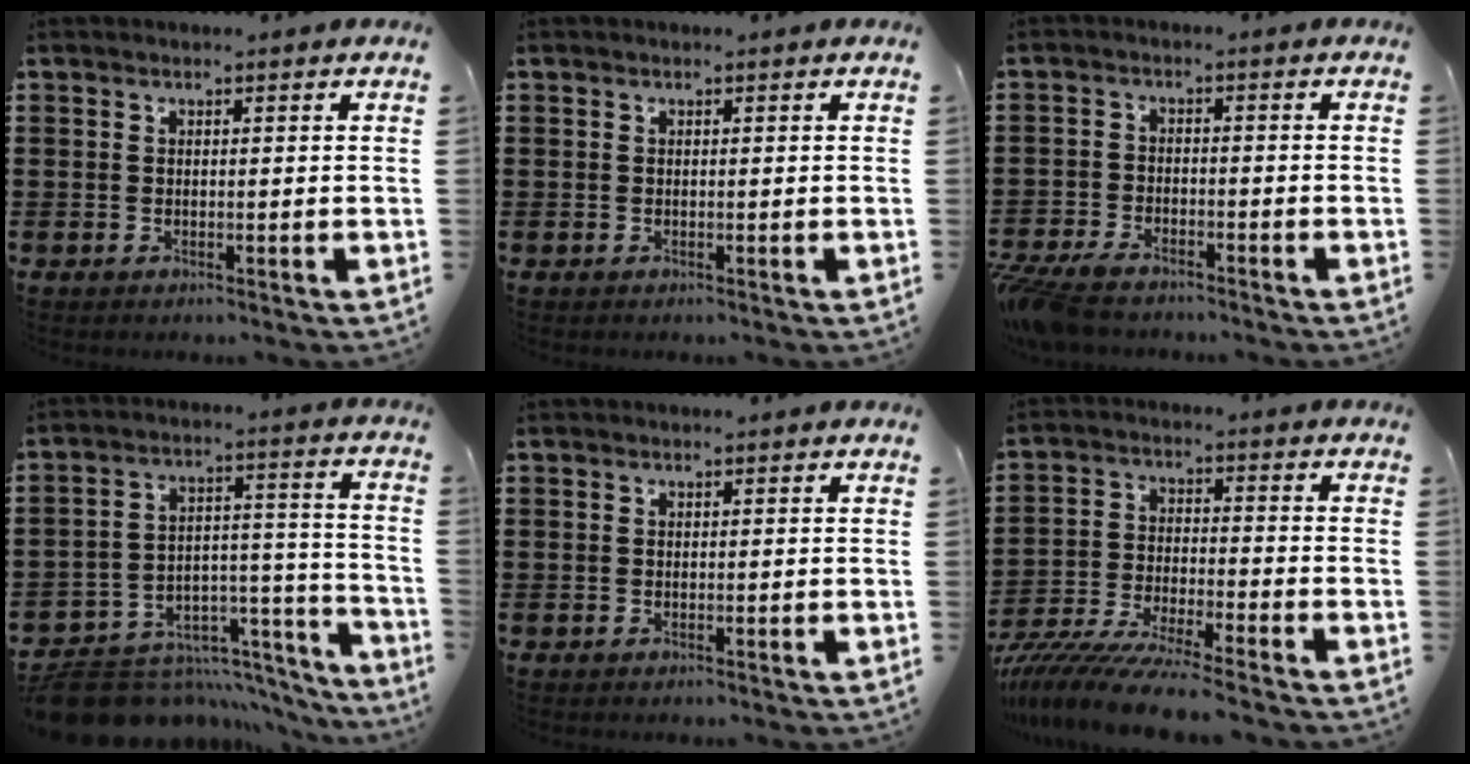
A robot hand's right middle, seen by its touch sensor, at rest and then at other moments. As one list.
[{"total": 0.0}, {"total": 4.3, "force": [-4.0, 0.9, 1.4], "torque": [-0.052, -0.007, -0.086]}, {"total": 9.4, "force": [-8.5, 3.6, 2.0], "torque": [-0.034, 0.024, -0.154]}, {"total": 0.0}, {"total": 8.5, "force": [-8.0, -0.1, 3.1], "torque": [-0.070, -0.007, -0.157]}]